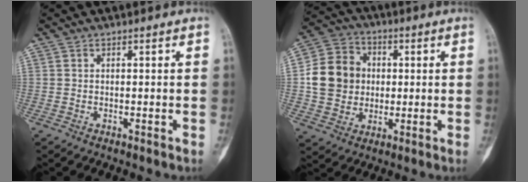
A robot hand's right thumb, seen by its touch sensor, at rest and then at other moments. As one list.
[{"total": 13.1, "force": [0.6, 11.4, 6.4], "torque": [-0.096, 0.018, 0.008]}]